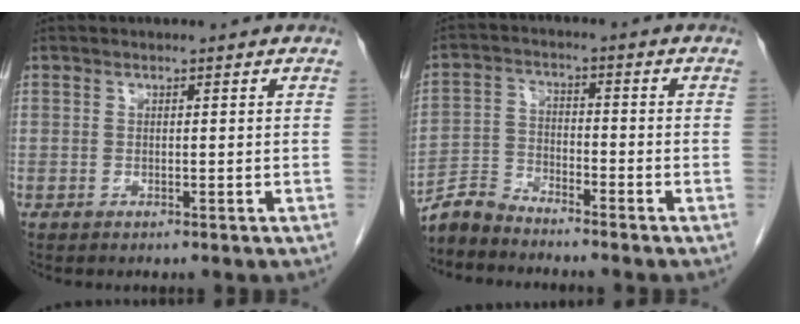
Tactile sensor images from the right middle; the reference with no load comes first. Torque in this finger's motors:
{"motor_torque": [0.18, -0.15, 0.07, 0.01]}